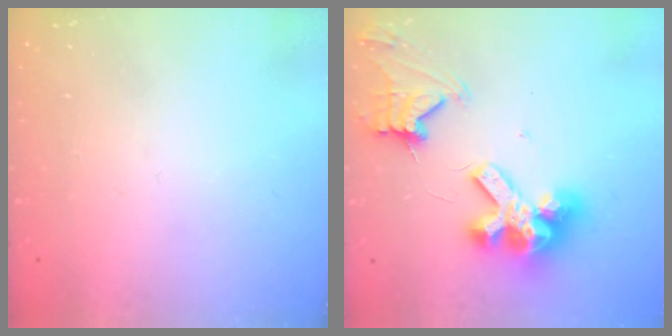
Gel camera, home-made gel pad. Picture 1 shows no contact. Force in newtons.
{"total": 15.0, "press": 14.9, "slide": 1.8}